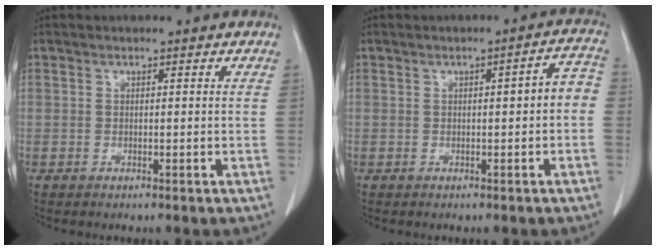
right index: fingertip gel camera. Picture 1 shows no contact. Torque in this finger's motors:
{"motor_torque": [0.34, -0.01, 0.14, 0.04]}